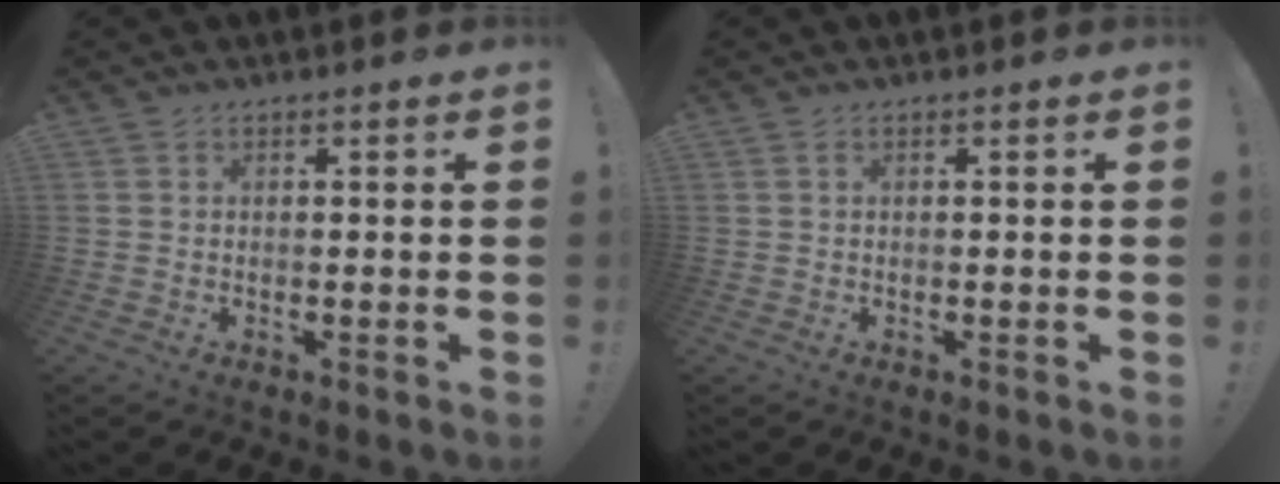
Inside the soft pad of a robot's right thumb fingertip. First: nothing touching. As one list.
[{"total": 0.0}]